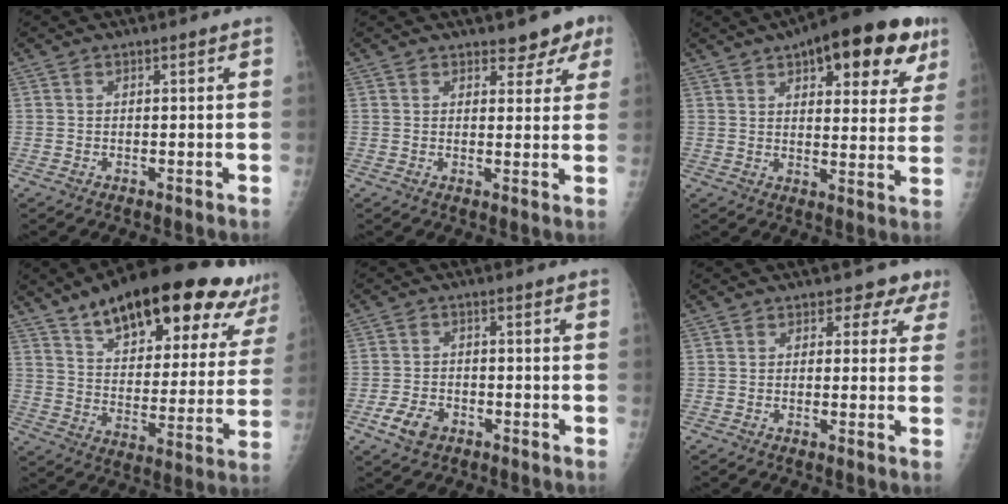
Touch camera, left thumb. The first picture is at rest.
{"total": 4.2, "force": [3.0, 2.4, 1.6], "torque": [0.014, -0.017, 0.032]}
{"total": 20.4, "force": [10.5, 8.3, 15.4], "torque": [-0.169, -0.010, 0.138]}
{"total": 28.1, "force": [19.2, 10.1, 17.9], "torque": [-0.234, -0.050, 0.277]}
{"total": 5.2, "force": [-2.9, 3.4, 2.5], "torque": [-0.044, 0.012, -0.050]}
{"total": 3.8, "force": [2.2, 3.0, 0.7], "torque": [0.026, -0.009, 0.010]}